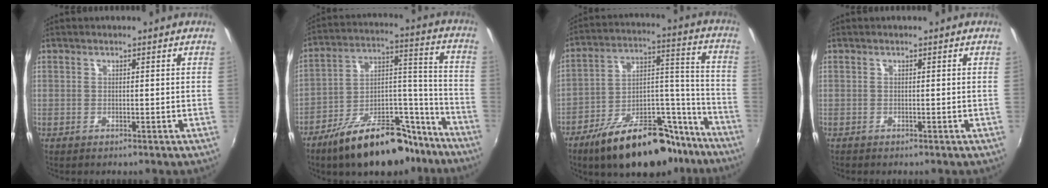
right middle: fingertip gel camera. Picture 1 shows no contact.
{"total": 21.6, "force": [-15.6, 9.1, 12.0], "torque": [-0.184, 0.040, -0.225]}
{"total": 23.2, "force": [-16.3, 10.1, 13.1], "torque": [-0.199, 0.042, -0.231]}
{"total": 0.0}